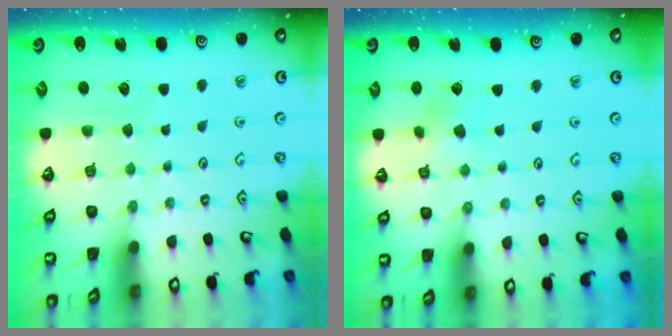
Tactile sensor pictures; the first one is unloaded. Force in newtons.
{"total": 2.5, "press": 2.5, "slide": 0.3}